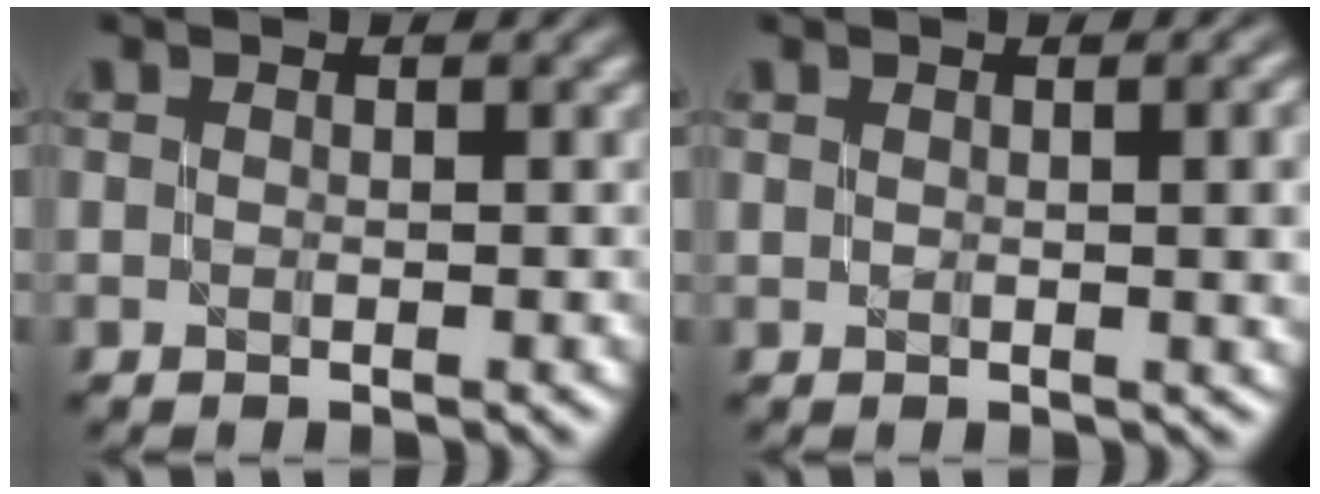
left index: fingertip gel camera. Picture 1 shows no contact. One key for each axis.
{"total": 3.5, "fx": 0.7, "fy": 1.2, "fz": 3.2, "tx": -0.037, "ty": 0.002, "tz": 0.017}